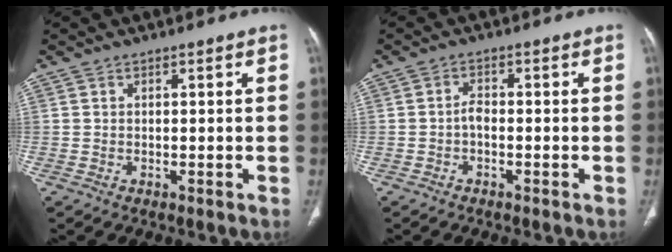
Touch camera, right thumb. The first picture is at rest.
{"total": 1.8, "force": [-0.6, 0.9, 1.4], "torque": [-0.020, 0.009, -0.016]}